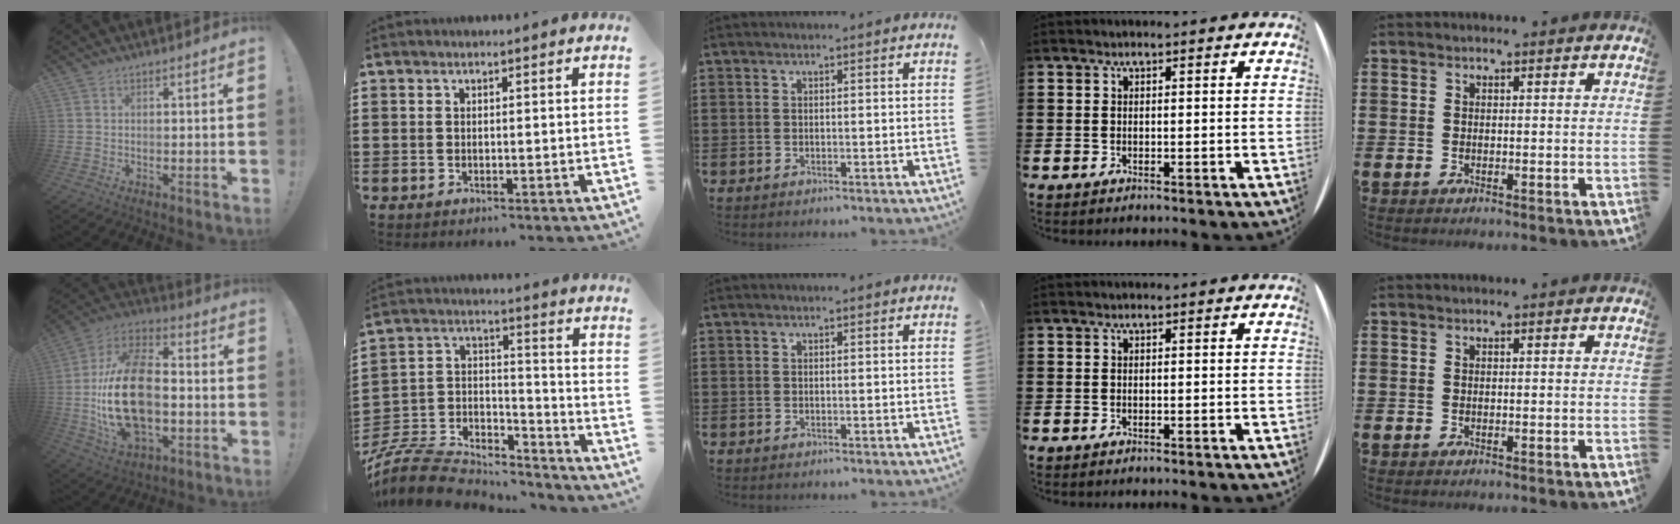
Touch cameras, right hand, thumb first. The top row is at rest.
{"thumb": {"total": 24.3, "force": [-2.9, 14.4, 19.4], "torque": [-0.378, 0.023, -0.040]}, "index": {"total": 9.1, "force": [-8.2, 3.1, 2.4], "torque": [-0.068, 0.006, -0.165]}}